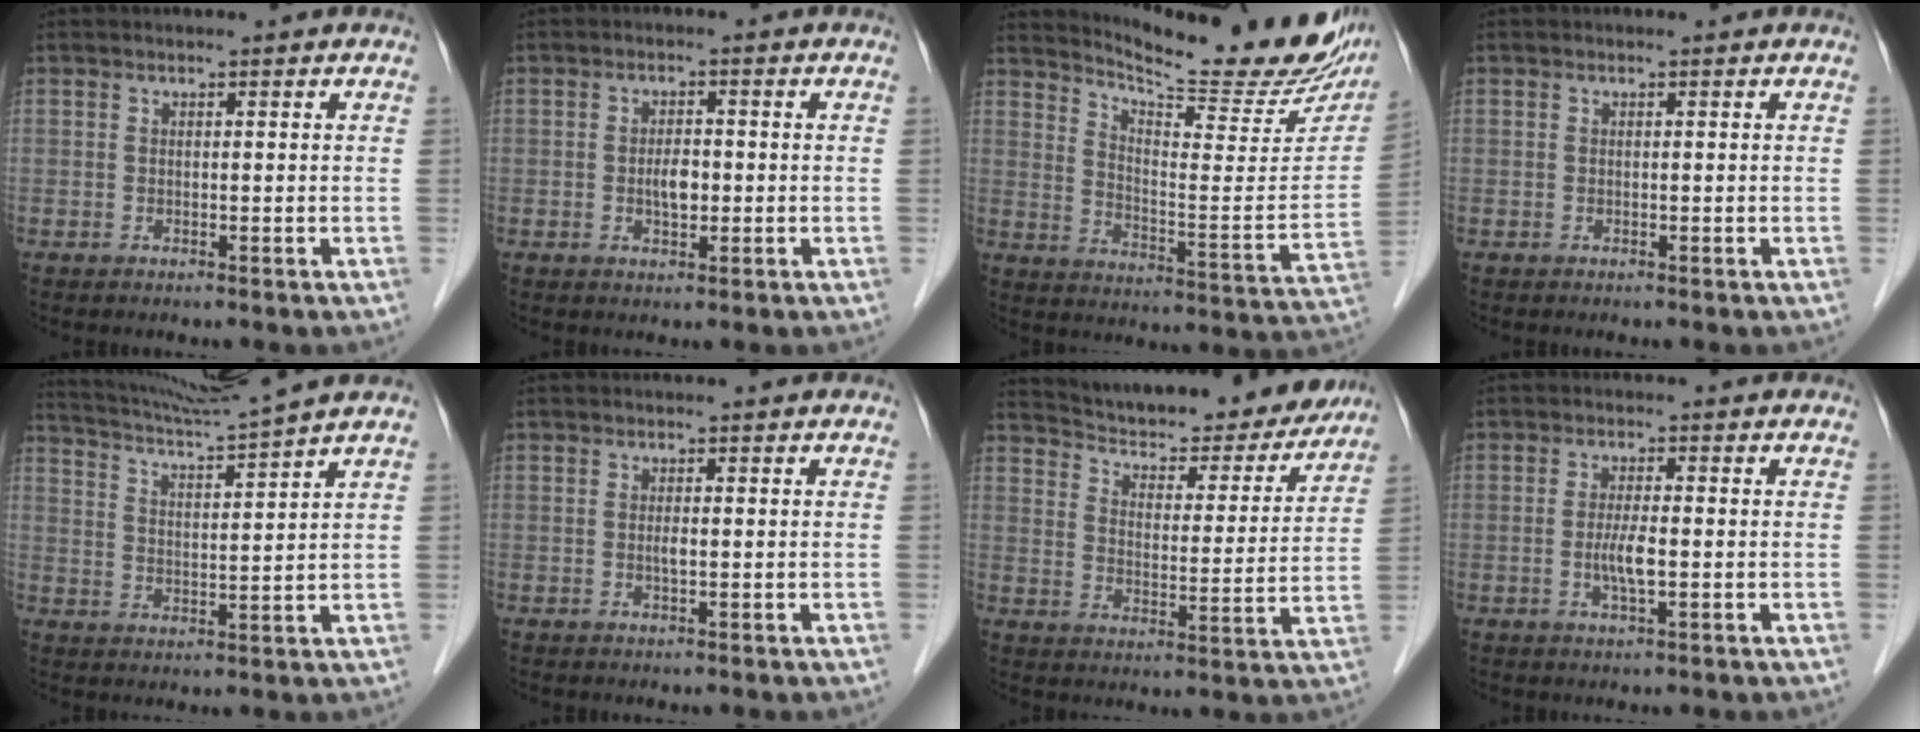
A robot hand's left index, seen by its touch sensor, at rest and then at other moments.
{"total": 2.8, "force": [-0.4, 1.3, 2.4], "torque": [-0.044, 0.002, -0.004]}
{"total": 21.0, "force": [19.3, 2.1, 8.1], "torque": [-0.126, -0.078, 0.254]}
{"total": 0.0}
{"total": 10.3, "force": [9.4, -3.1, 2.9], "torque": [-0.067, -0.018, 0.163]}
{"total": 0.5, "force": [0.1, 0.1, 0.5], "torque": [-0.013, 0.000, 0.003]}
{"total": 22.7, "force": [20.9, 5.0, 7.2], "torque": [-0.111, -0.018, 0.278]}
{"total": 3.3, "force": [-0.6, 0.4, 3.2], "torque": [-0.068, -0.004, -0.011]}